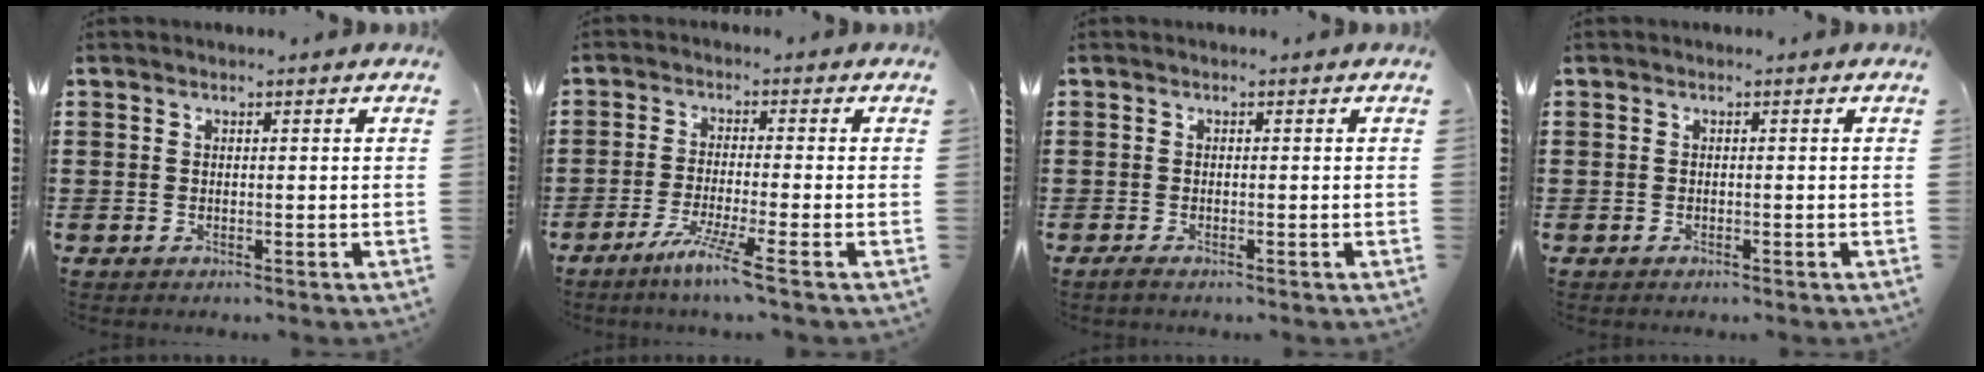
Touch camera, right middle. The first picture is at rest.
{"total": 5.0, "force": [-3.6, -0.8, 3.5], "torque": [-0.069, -0.016, -0.066]}
{"total": 0.7, "force": [-0.5, 0.1, 0.5], "torque": [-0.010, -0.004, -0.009]}
{"total": 0.0}